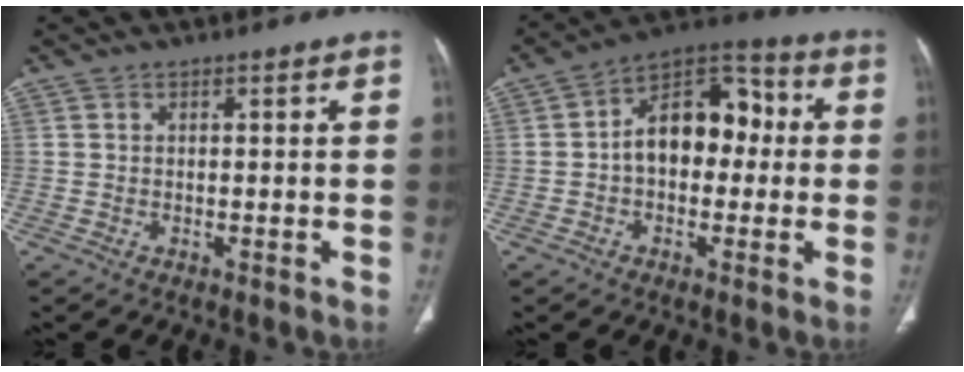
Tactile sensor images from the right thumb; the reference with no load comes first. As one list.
[{"total": 13.4, "force": [0.2, 8.9, 10.0], "torque": [-0.116, 0.043, -0.010]}]